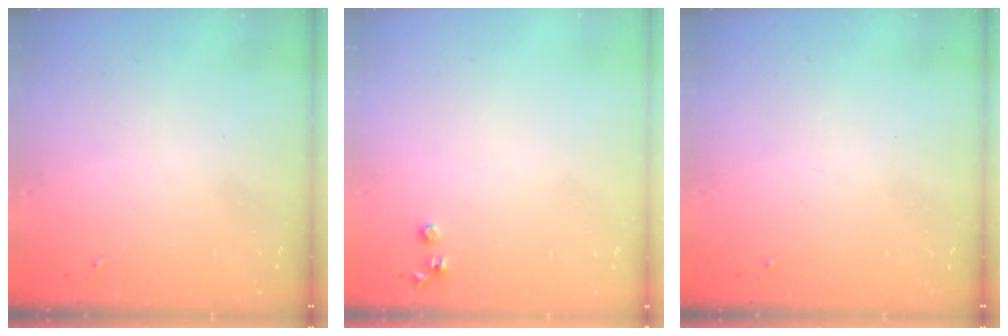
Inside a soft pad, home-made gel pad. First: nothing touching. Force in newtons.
{"total": 3.5, "press": 3.5, "slide": 0.4}
{"total": 0.0}